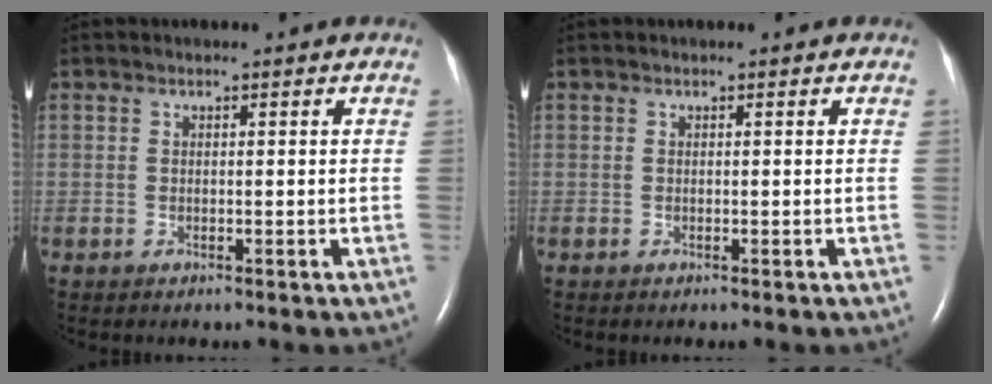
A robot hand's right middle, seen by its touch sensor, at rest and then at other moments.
{"total": 0.0}